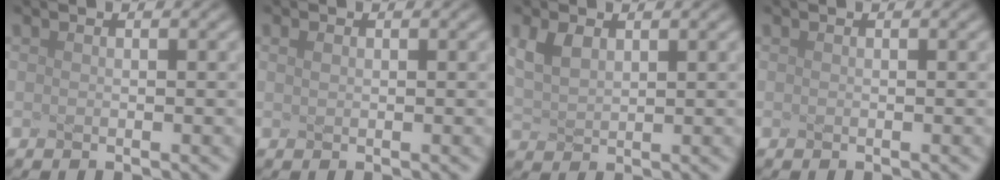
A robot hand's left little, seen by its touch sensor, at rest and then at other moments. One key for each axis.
{"total": 0.6, "fx": 0.2, "fy": 0.4, "fz": 0.4, "tx": -0.010, "ty": 0.002, "tz": 0.007}
{"total": 2.2, "fx": 1.1, "fy": 1.2, "fz": 1.5, "tx": -0.040, "ty": 0.002, "tz": 0.029}
{"total": 0.0}